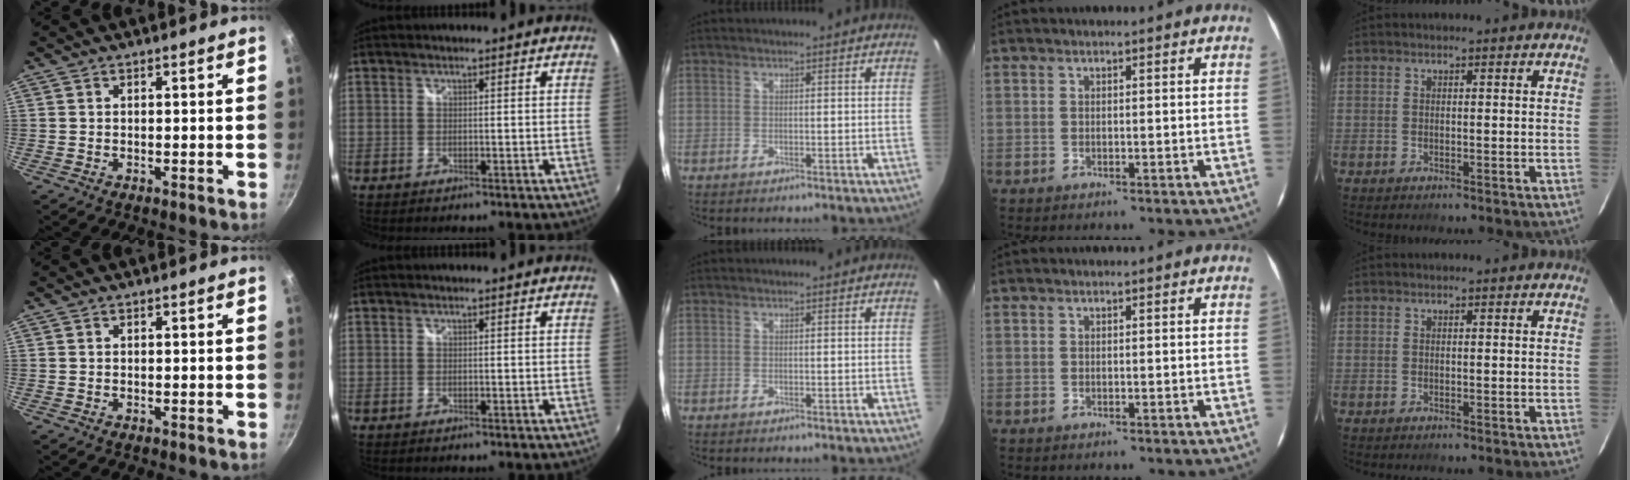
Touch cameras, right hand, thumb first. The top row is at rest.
{}